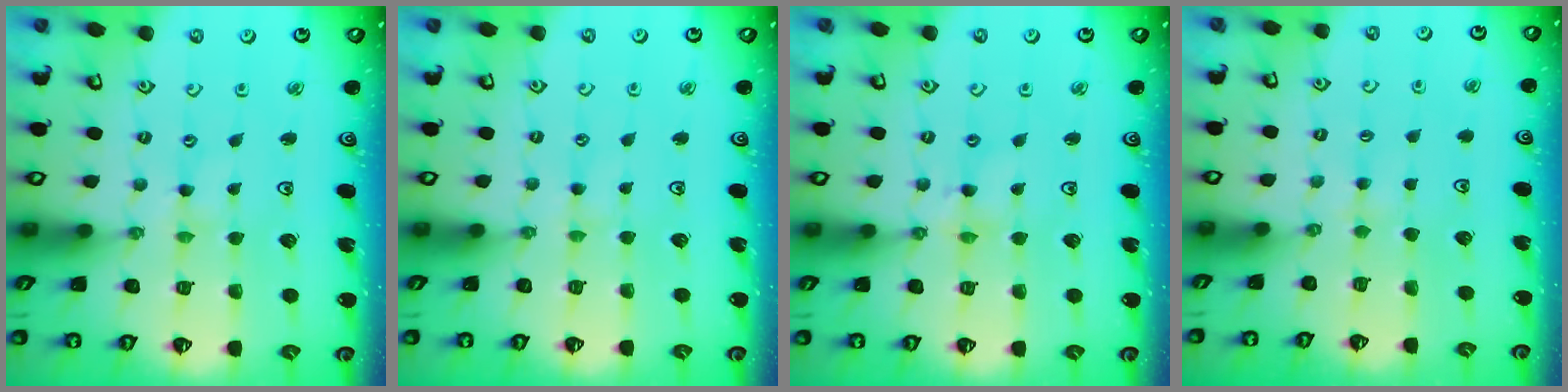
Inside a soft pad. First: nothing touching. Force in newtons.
{"total": 0.0}
{"total": 2.8, "press": 2.8, "slide": 0.3}
{"total": 3.0, "press": 3.0, "slide": 0.4}